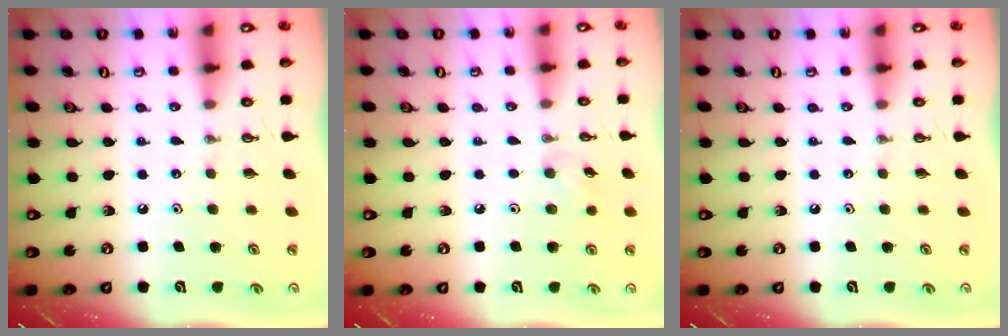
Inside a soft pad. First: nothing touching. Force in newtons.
{"total": 5.3, "press": 5.1, "slide": 1.4}
{"total": 0.0}